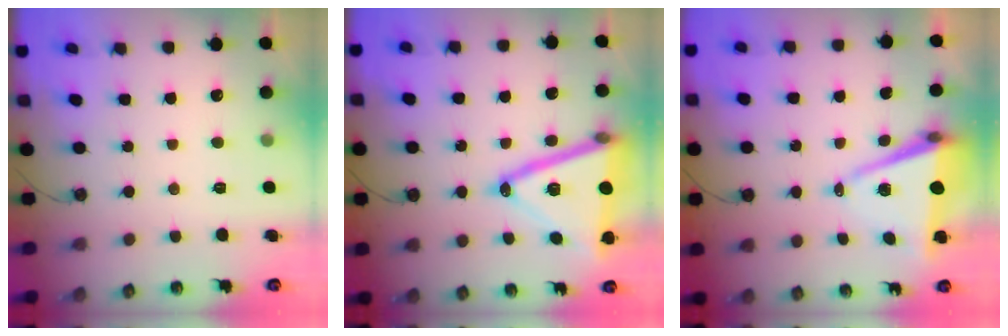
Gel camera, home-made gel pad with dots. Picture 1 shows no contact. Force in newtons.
{"total": 21.4, "press": 21.0, "slide": 3.7}
{"total": 8.4, "press": 7.4, "slide": 4.1}